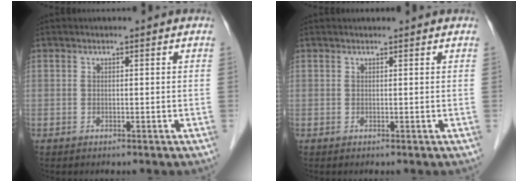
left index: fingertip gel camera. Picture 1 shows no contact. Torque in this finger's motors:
{"motor_torque": [-0.28, -0.31, -0.02, -0.01]}